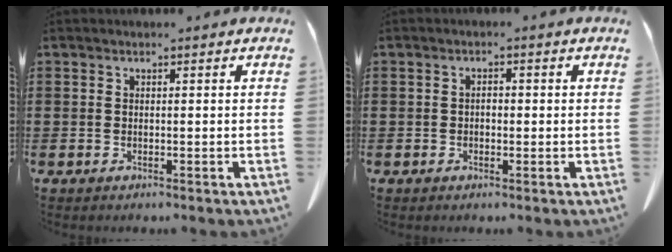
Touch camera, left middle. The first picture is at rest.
{"total": 1.2, "force": [-0.1, 0.6, 1.0], "torque": [-0.020, 0.003, -0.003]}